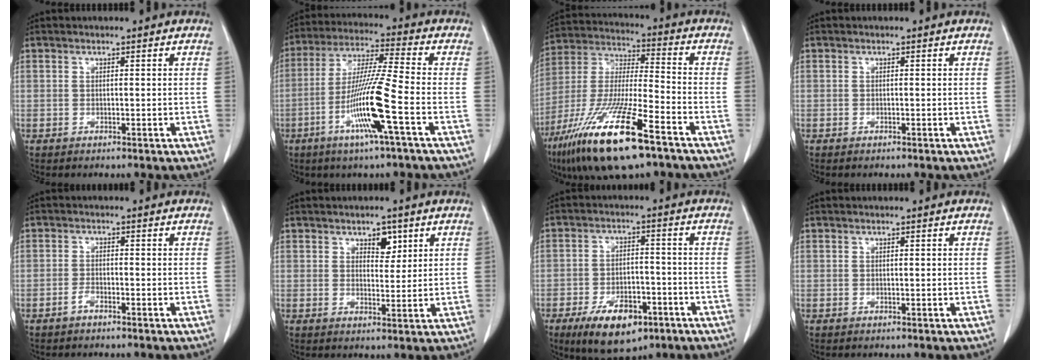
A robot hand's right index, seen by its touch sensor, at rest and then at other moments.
{"total": 12.9, "force": [-4.7, -0.9, 11.9], "torque": [-0.236, -0.012, -0.095]}
{"total": 20.2, "force": [-11.7, 2.8, 16.2], "torque": [-0.340, -0.046, -0.215]}
{"total": 0.0}
{"total": 1.5, "force": [-1.1, 0.5, 0.8], "torque": [-0.014, 0.003, -0.022]}
{"total": 3.5, "force": [1.9, 1.9, 2.2], "torque": [-0.028, 0.000, 0.031]}
{"total": 10.8, "force": [-6.1, 5.2, 7.2], "torque": [-0.118, -0.004, -0.095]}
{"total": 0.0}